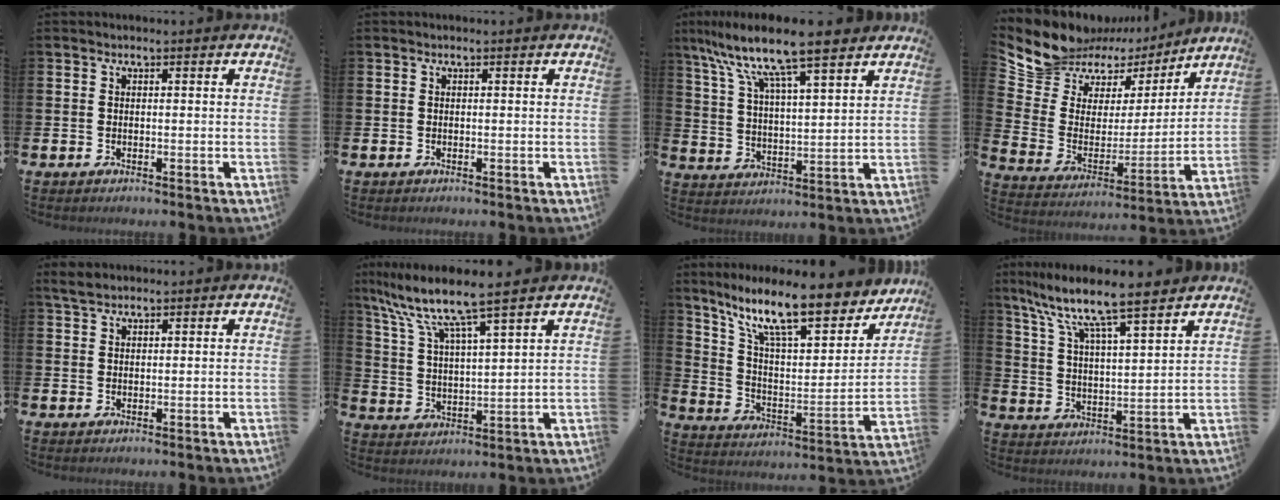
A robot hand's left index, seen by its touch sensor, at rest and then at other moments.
{"total": 0.0}
{"total": 11.1, "force": [9.3, 1.6, 5.8], "torque": [-0.139, -0.046, 0.159]}
{"total": 10.0, "force": [8.1, 5.7, 1.1], "torque": [-0.075, -0.061, 0.143]}
{"total": 2.4, "force": [2.1, 0.8, 0.7], "torque": [-0.005, -0.002, 0.037]}
{"total": 8.0, "force": [6.8, 0.2, 4.2], "torque": [-0.109, -0.039, 0.113]}
{"total": 14.2, "force": [11.1, 3.8, 8.1], "torque": [-0.163, -0.070, 0.188]}
{"total": 8.7, "force": [7.8, 0.9, 3.7], "torque": [-0.105, -0.051, 0.132]}